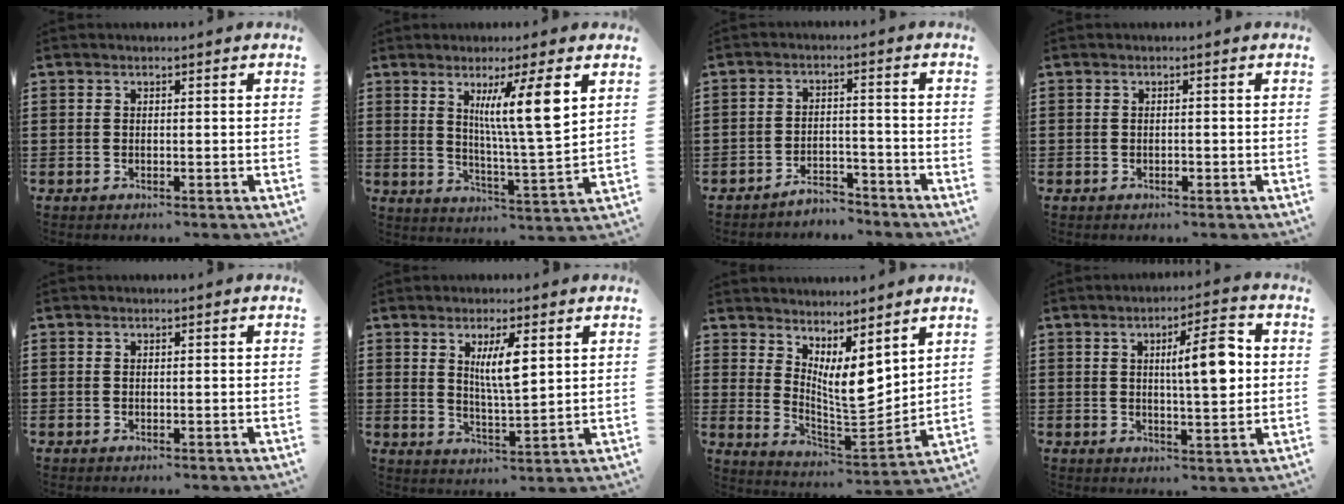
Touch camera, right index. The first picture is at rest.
{"total": 10.2, "force": [4.3, 0.8, 9.2], "torque": [-0.162, -0.011, 0.064]}
{"total": 3.8, "force": [-3.7, 0.6, 0.3], "torque": [-0.011, 0.007, -0.077]}
{"total": 0.5, "force": [-0.2, 0.2, 0.4], "torque": [-0.010, -0.002, -0.004]}
{"total": 0.0}
{"total": 5.7, "force": [2.1, 1.4, 5.1], "torque": [-0.097, 0.002, 0.033]}
{"total": 7.6, "force": [4.7, 2.7, 5.3], "torque": [-0.106, -0.036, 0.083]}
{"total": 8.2, "force": [1.4, 1.9, 7.8], "torque": [-0.123, -0.003, 0.014]}